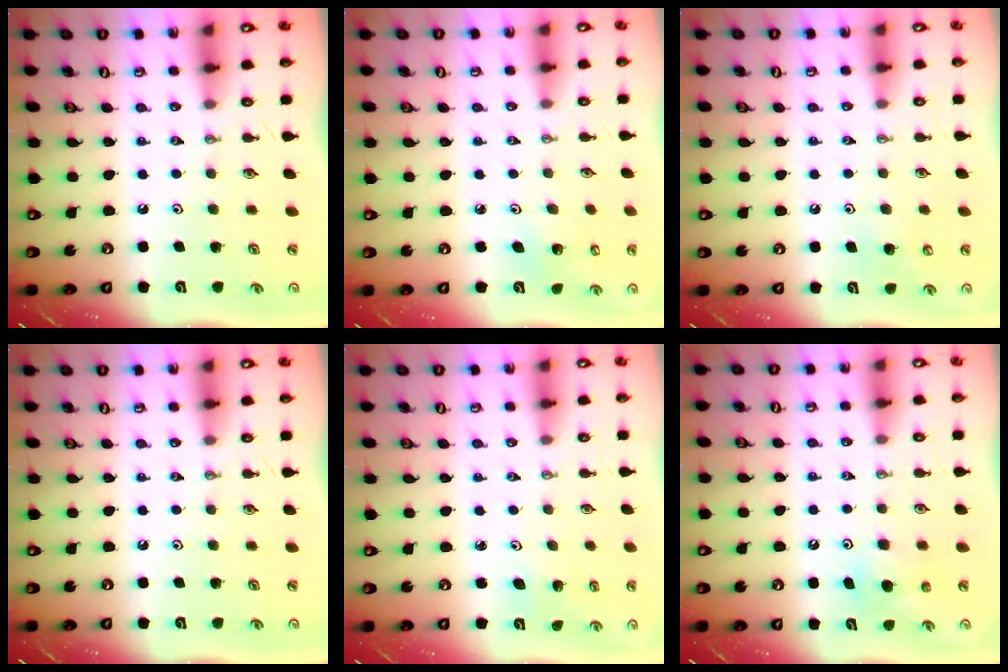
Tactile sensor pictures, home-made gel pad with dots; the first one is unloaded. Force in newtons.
{"total": 3.9, "press": 3.8, "slide": 0.5}
{"total": 5.2, "press": 5.2, "slide": 0.7}
{"total": 0.0}
{"total": 2.8, "press": 2.7, "slide": 1.0}
{"total": 5.4, "press": 5.4, "slide": 0.2}